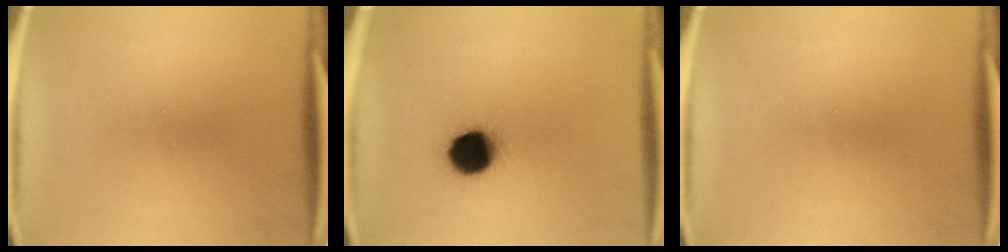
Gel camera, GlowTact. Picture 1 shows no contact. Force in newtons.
{"total": 11.5}
{"total": 0.0}